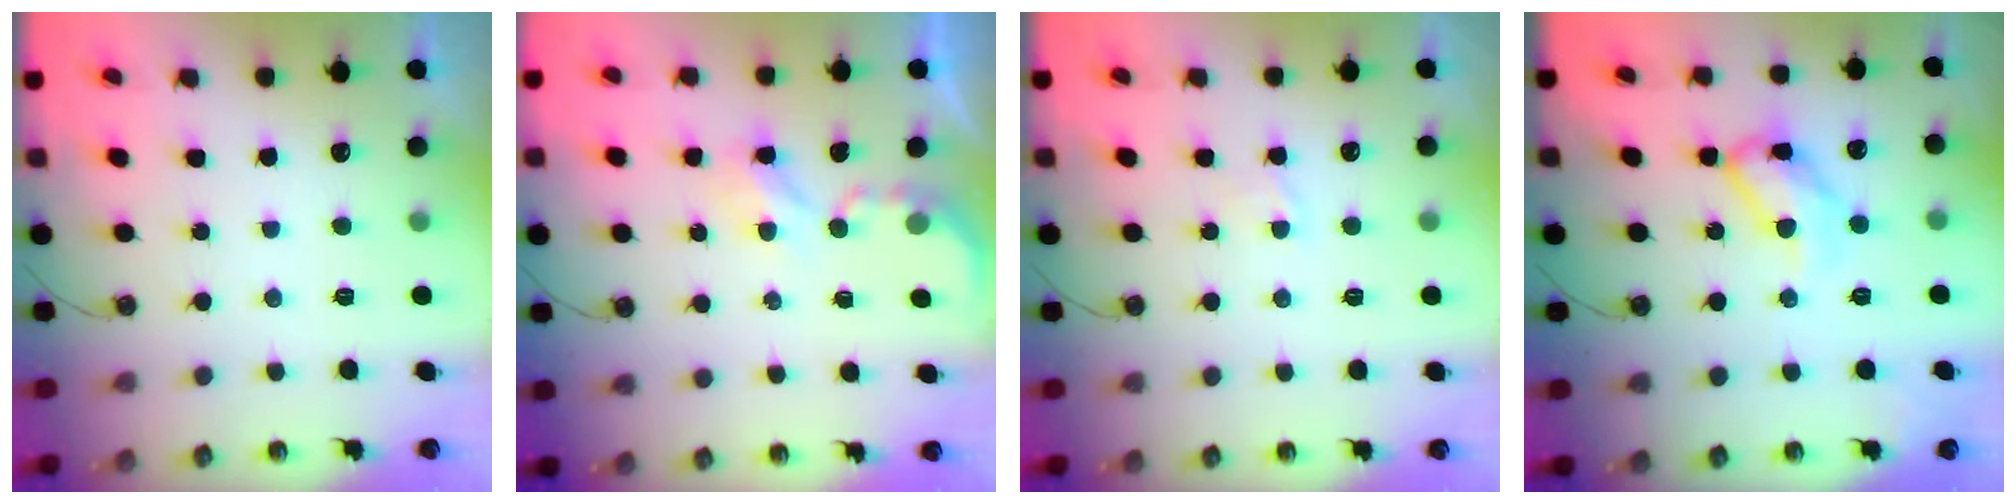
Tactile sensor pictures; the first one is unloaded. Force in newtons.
{"total": 2.8, "press": 2.8, "slide": 0.4}
{"total": 2.8, "press": 2.8, "slide": 0.4}
{"total": 12.0, "press": 12.0, "slide": 0.4}